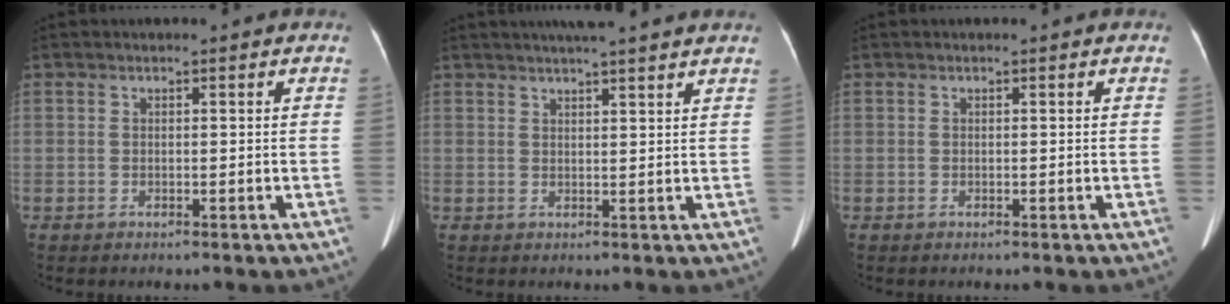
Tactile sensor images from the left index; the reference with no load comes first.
{"total": 9.4, "force": [8.0, 0.0, 4.9], "torque": [-0.073, 0.028, 0.094]}
{"total": 0.0}